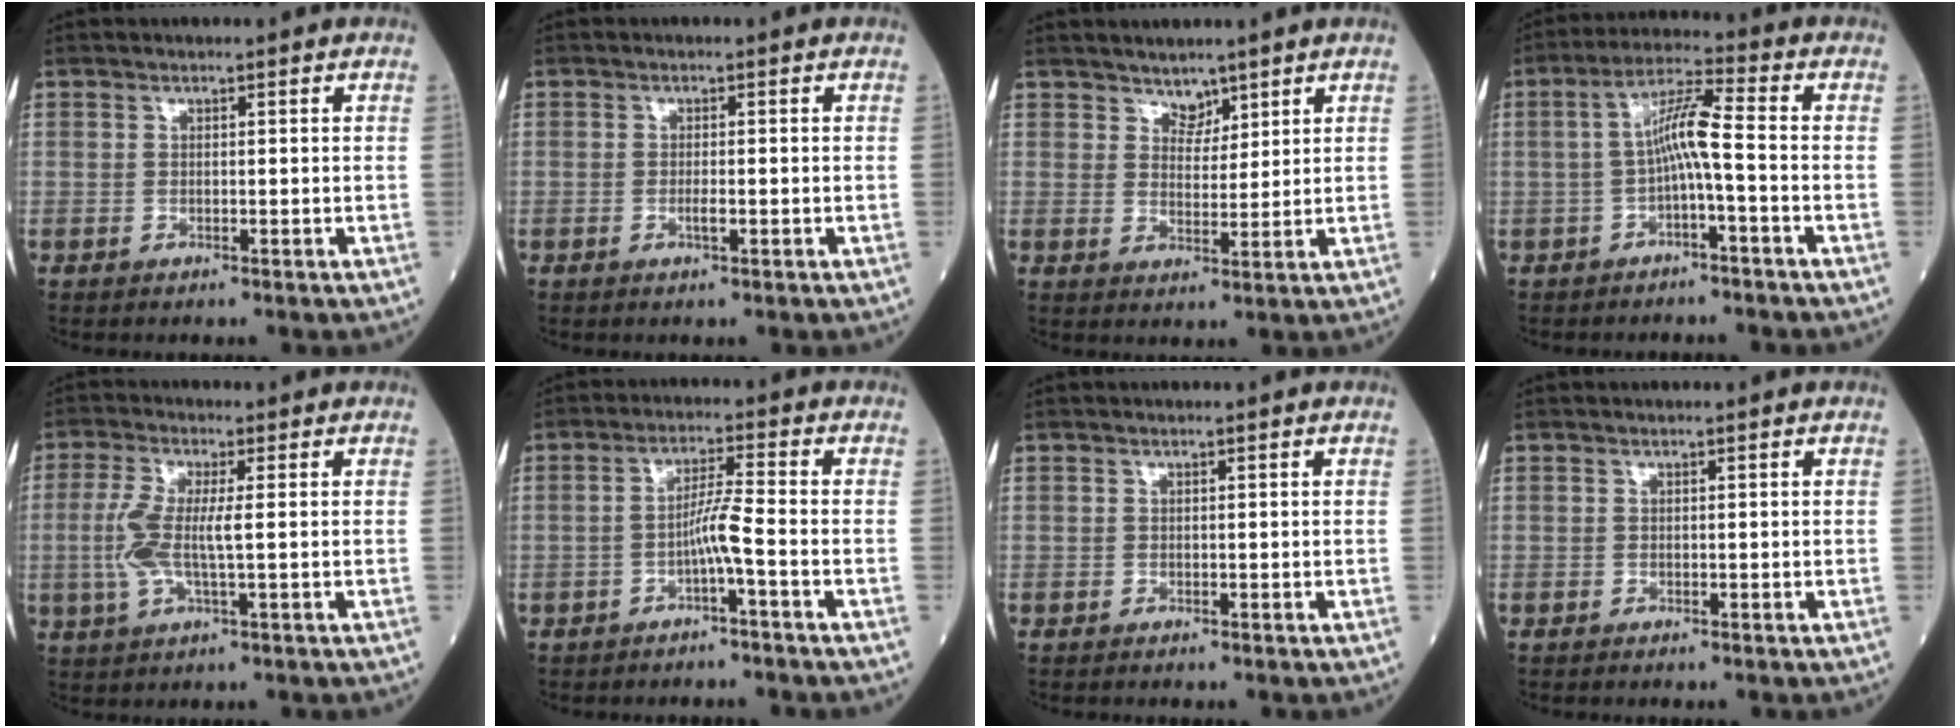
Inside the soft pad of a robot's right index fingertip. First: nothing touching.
{"total": 1.3, "force": [-0.4, 0.1, 1.2], "torque": [-0.026, -0.001, -0.008]}
{"total": 3.1, "force": [2.6, 1.6, 0.6], "torque": [-0.006, 0.001, 0.045]}
{"total": 6.2, "force": [-1.1, 0.1, 6.1], "torque": [-0.114, 0.024, -0.019]}
{"total": 6.4, "force": [-0.1, 1.0, 6.3], "torque": [-0.152, 0.001, -0.007]}
{"total": 4.0, "force": [-1.7, -0.7, 3.6], "torque": [-0.066, 0.007, -0.032]}
{"total": 0.0}
{"total": 0.0}